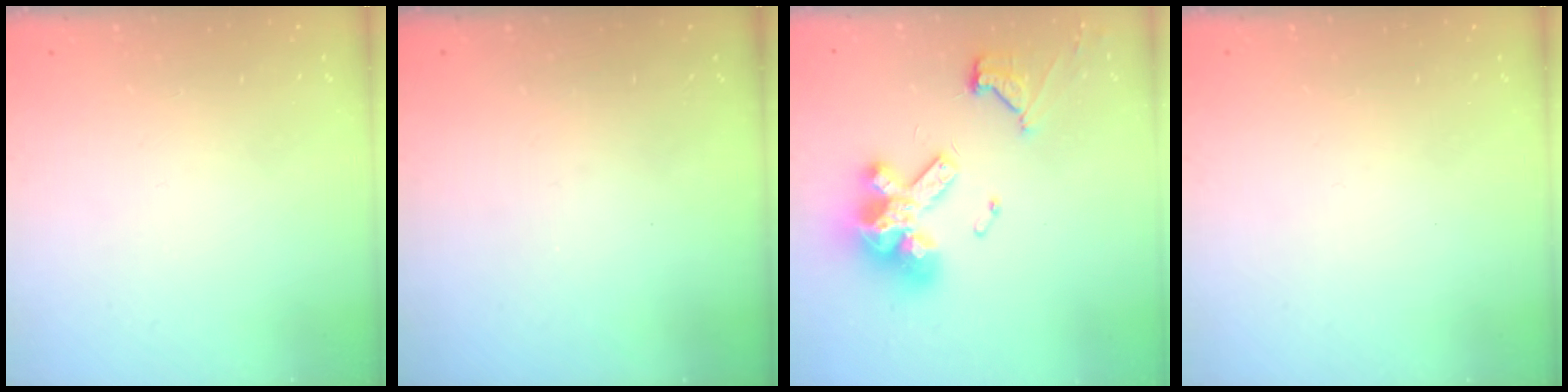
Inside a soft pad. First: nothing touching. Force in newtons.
{"total": 0.0}
{"total": 15.0, "press": 14.9, "slide": 1.6}
{"total": 0.0}